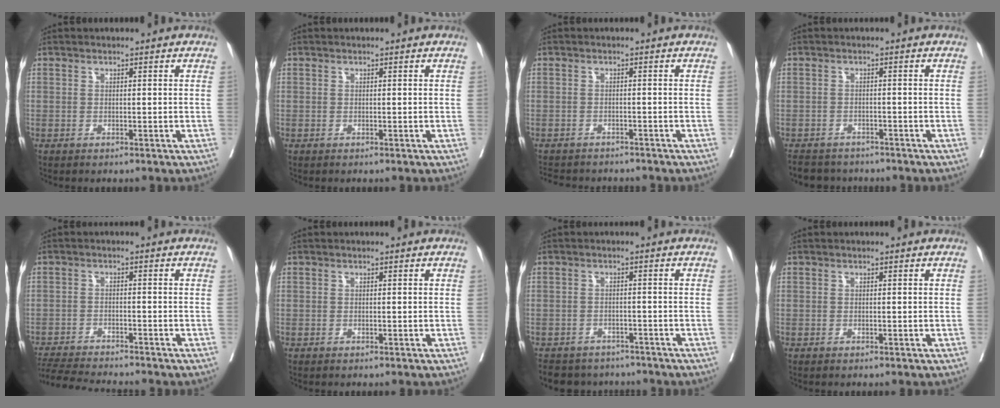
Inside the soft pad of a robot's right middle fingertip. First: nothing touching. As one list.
[{"total": 0.0}, {"total": 8.6, "force": [-7.9, 2.6, 2.4], "torque": [-0.042, -0.002, -0.101]}, {"total": 7.0, "force": [-6.3, 2.6, 1.4], "torque": [-0.022, -0.003, -0.088]}, {"total": 8.6, "force": [-8.2, -0.2, 2.6], "torque": [-0.040, -0.012, -0.137]}, {"total": 0.0}, {"total": 8.2, "force": [-7.4, 3.3, 1.2], "torque": [-0.018, 0.007, -0.095]}, {"total": 0.0}]